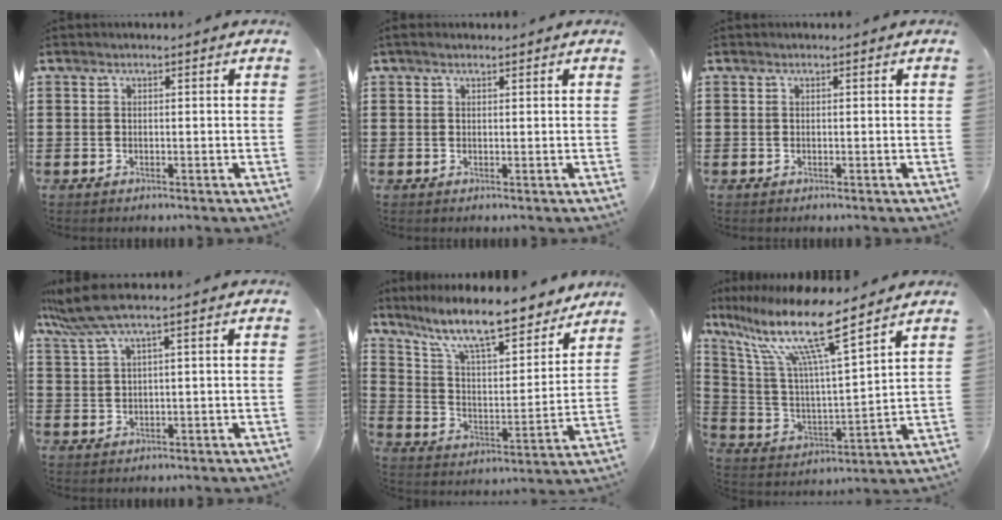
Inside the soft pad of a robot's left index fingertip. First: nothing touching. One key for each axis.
{"total": 0.9, "fx": 0.6, "fy": 0.2, "fz": 0.6, "tx": -0.013, "ty": 0.002, "tz": 0.010}
{"total": 0.0}
{"total": 4.6, "fx": 2.5, "fy": 0.1, "fz": 3.9, "tx": -0.098, "ty": -0.008, "tz": 0.039}
{"total": 11.0, "fx": 9.4, "fy": 1.1, "fz": 5.5, "tx": -0.136, "ty": -0.059, "tz": 0.160}
{"total": 14.6, "fx": 10.5, "fy": 1.5, "fz": 10.0, "tx": -0.240, "ty": -0.064, "tz": 0.171}